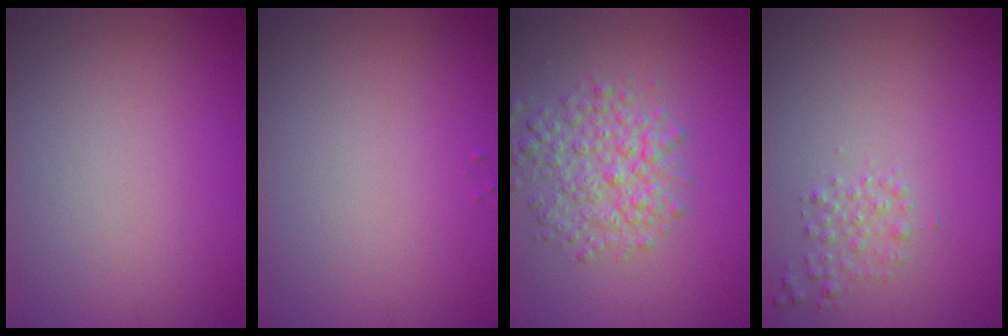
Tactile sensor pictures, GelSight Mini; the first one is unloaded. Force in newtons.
{"total": 0.0}
{"total": 4.1, "press": 4.1, "slide": 0.2}
{"total": 1.5, "press": 1.5, "slide": 0.0}